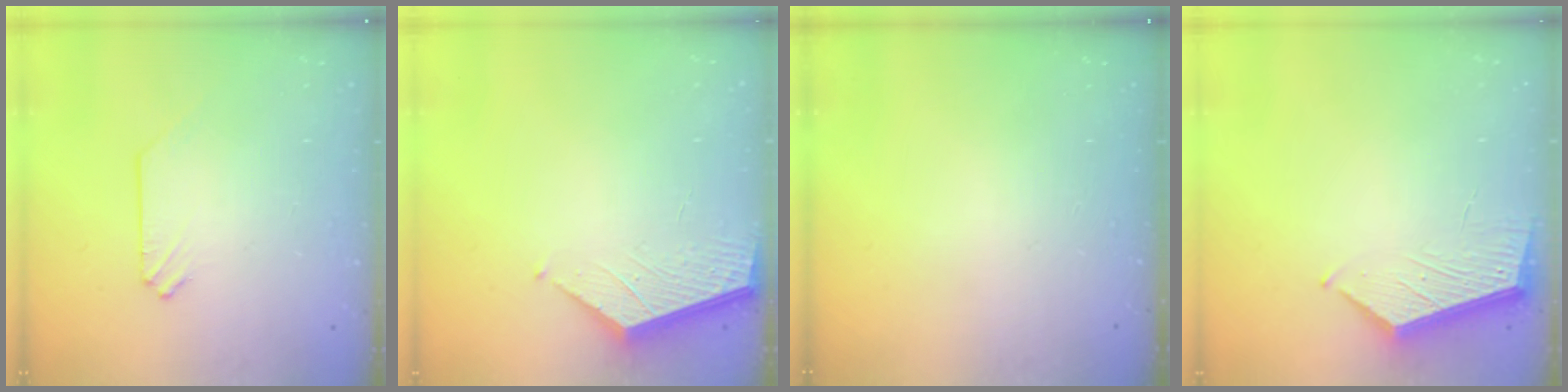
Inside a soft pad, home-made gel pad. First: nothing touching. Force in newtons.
{"total": 2.1, "press": 2.1, "slide": 0.2}
{"total": 0.0}
{"total": 6.0, "press": 6.0, "slide": 0.5}